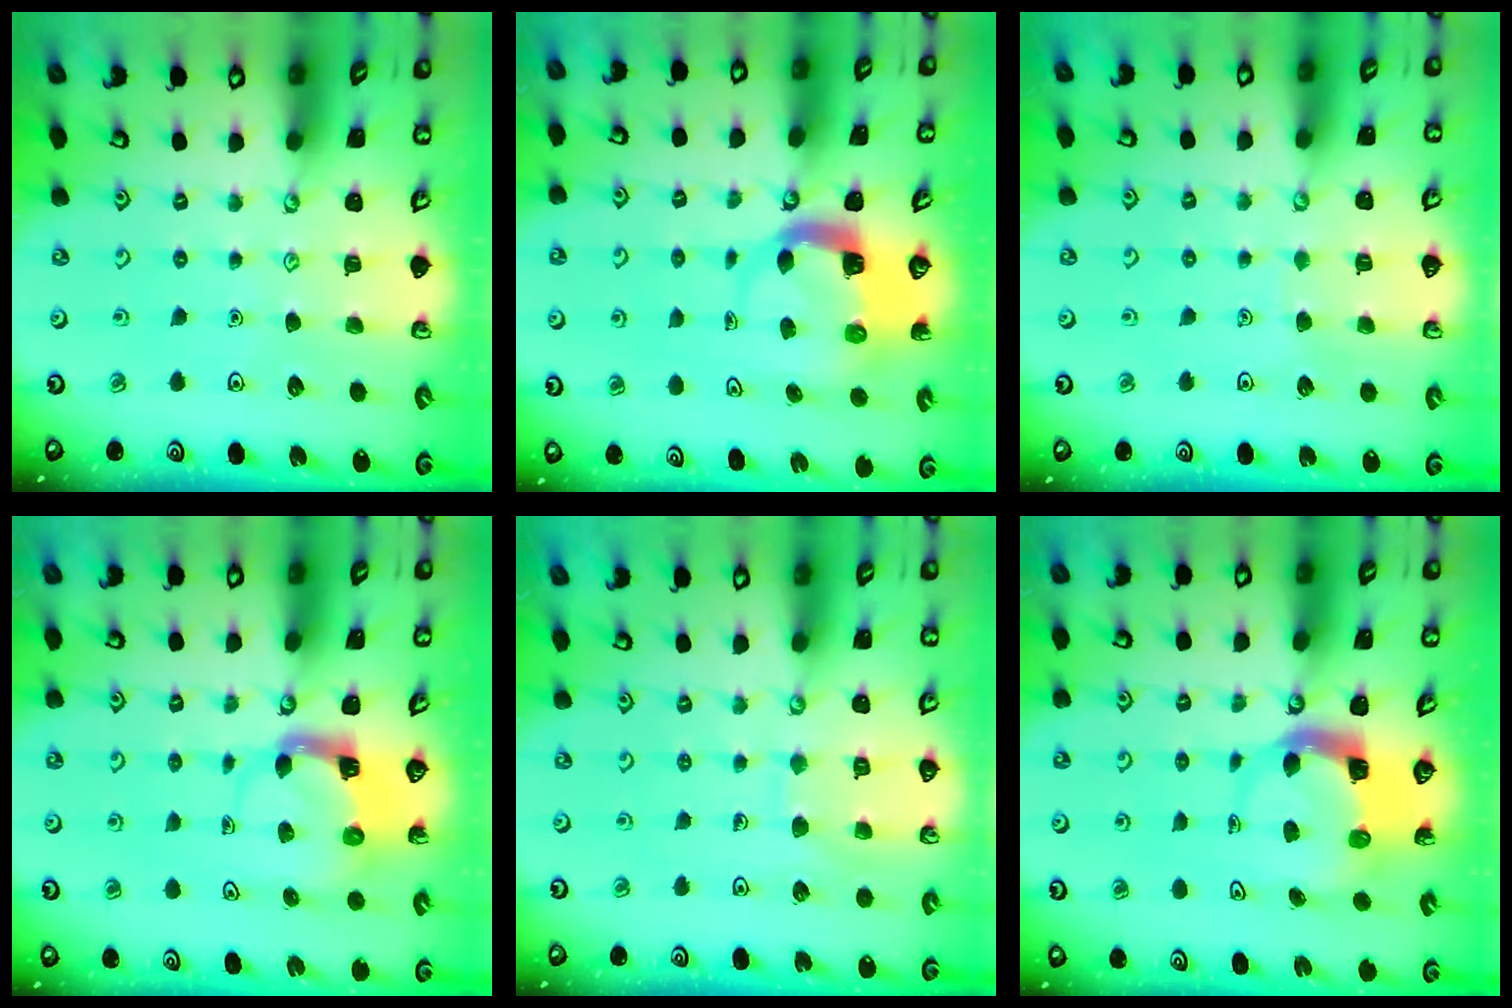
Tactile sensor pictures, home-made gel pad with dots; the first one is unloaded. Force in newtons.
{"total": 4.5, "press": 4.5, "slide": 0.6}
{"total": 1.3, "press": 1.3, "slide": 0.1}
{"total": 3.9, "press": 3.8, "slide": 0.7}
{"total": 7.0, "press": 7.0, "slide": 0.5}
{"total": 5.5, "press": 5.5, "slide": 0.9}